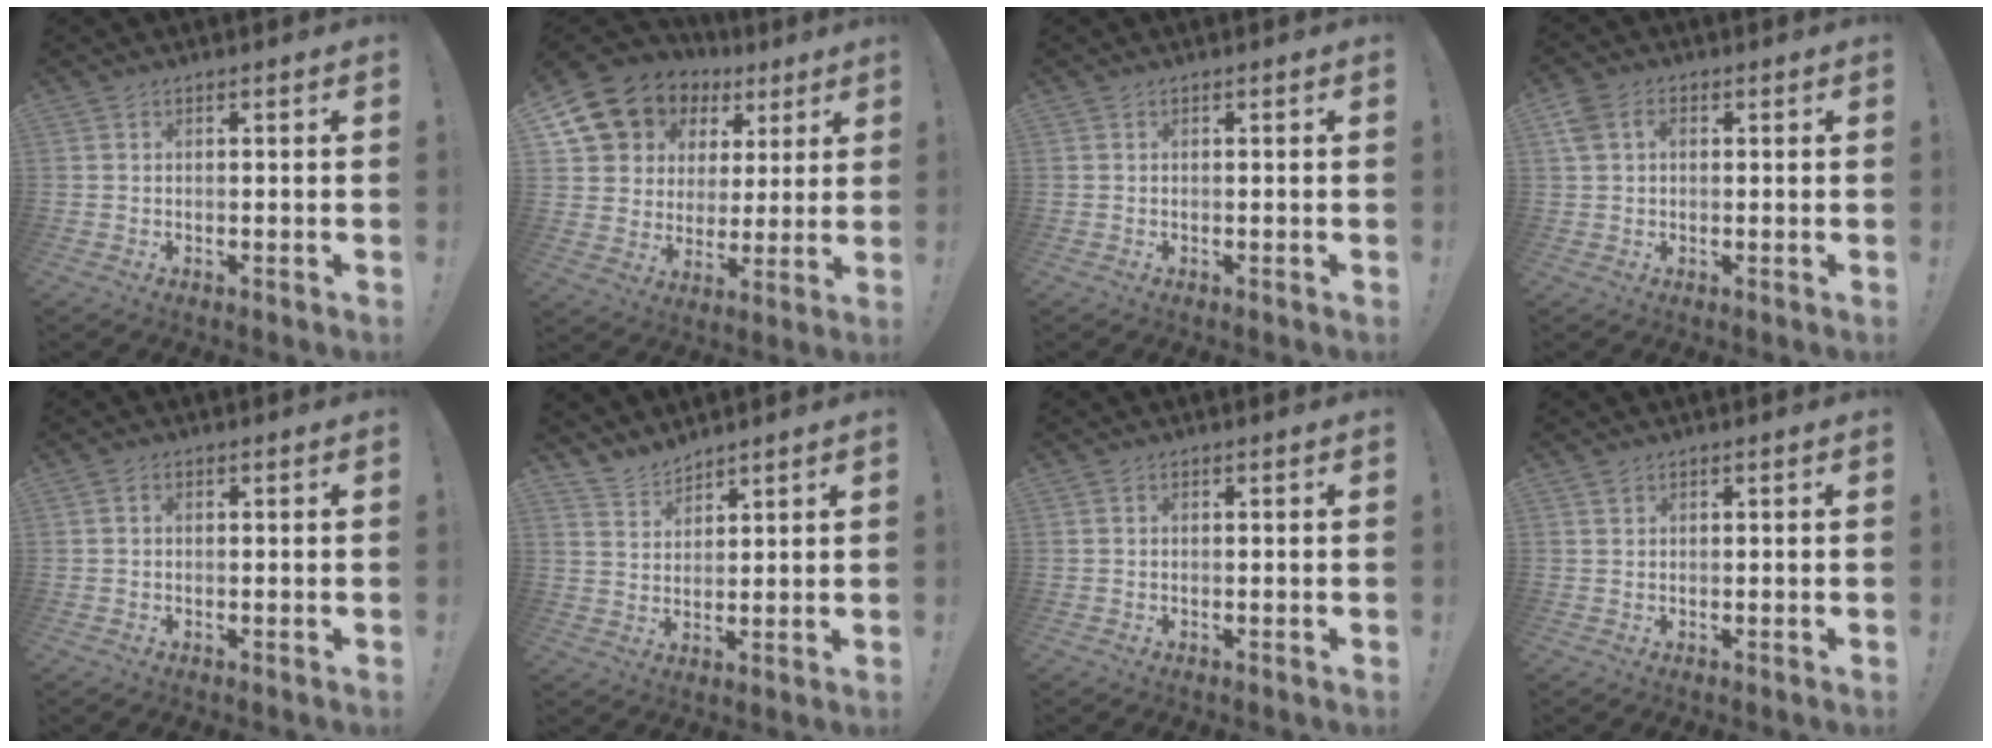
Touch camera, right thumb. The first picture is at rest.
{"total": 12.6, "force": [7.4, 9.5, 3.7], "torque": [-0.069, -0.046, 0.153]}
{"total": 0.0}
{"total": 4.7, "force": [1.1, 3.4, 3.1], "torque": [-0.070, 0.004, 0.018]}
{"total": 0.6, "force": [-0.1, 0.5, 0.3], "torque": [-0.008, 0.004, -0.002]}
{"total": 5.3, "force": [5.0, 1.7, 0.6], "torque": [-0.019, -0.036, 0.096]}
{"total": 0.0}
{"total": 1.0, "force": [0.8, 0.7, 0.1], "torque": [0.006, -0.004, 0.014]}